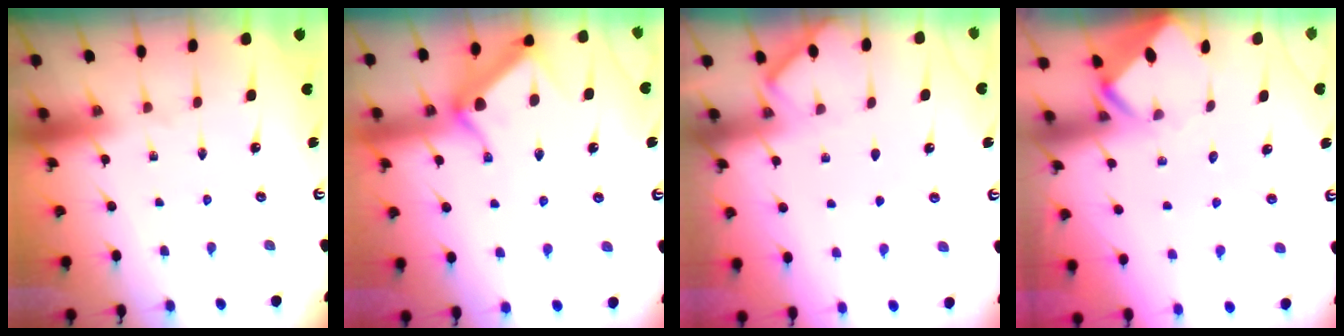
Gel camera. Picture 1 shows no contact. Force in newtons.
{"total": 11.8, "press": 11.7, "slide": 0.3}
{"total": 3.1, "press": 3.1, "slide": 0.4}
{"total": 3.5, "press": 3.5, "slide": 0.3}